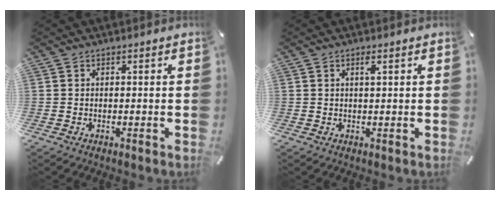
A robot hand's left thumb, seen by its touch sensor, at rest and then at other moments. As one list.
[{"total": 1.4, "force": [0.5, 0.2, 1.2], "torque": [-0.025, 0.000, 0.009]}]